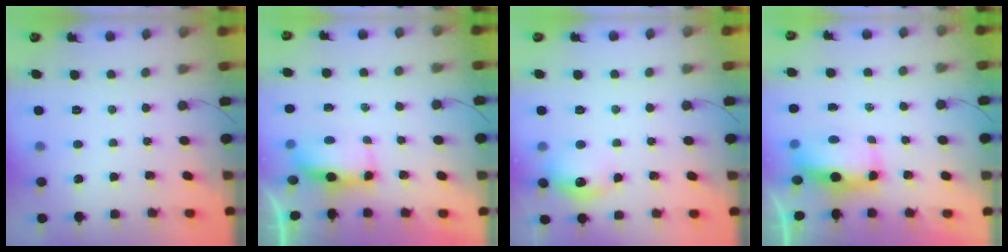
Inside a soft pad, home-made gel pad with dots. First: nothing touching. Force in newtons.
{"total": 8.6, "press": 7.1, "slide": 4.9}
{"total": 11.7, "press": 11.6, "slide": 0.7}
{"total": 14.8, "press": 9.8, "slide": 11.0}